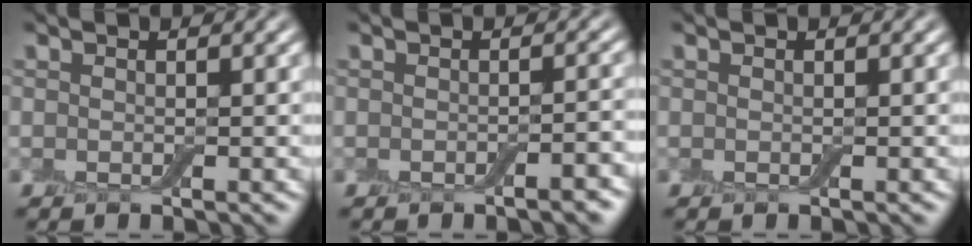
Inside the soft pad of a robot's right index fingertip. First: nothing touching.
{"total": 1.9, "force": [-1.0, 0.5, 1.5], "torque": [-0.016, 0.004, -0.014]}
{"total": 0.0}